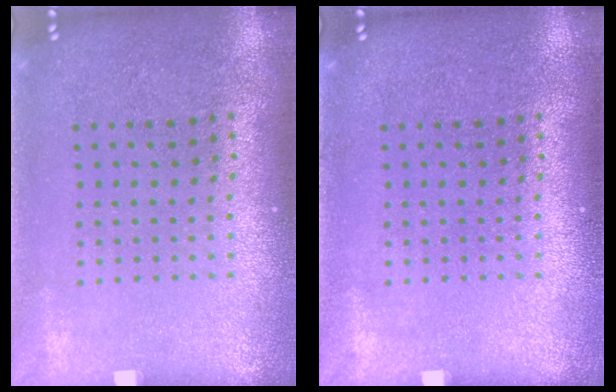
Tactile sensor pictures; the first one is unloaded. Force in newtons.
{"total": 0.0}